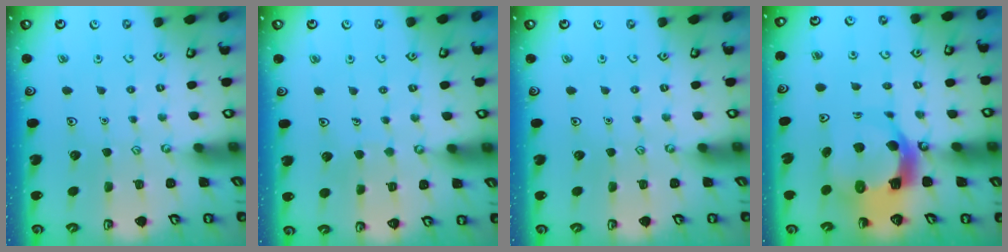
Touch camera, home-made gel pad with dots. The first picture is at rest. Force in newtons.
{"total": 3.4, "press": 3.4, "slide": 0.2}
{"total": 0.0}
{"total": 11.1, "press": 11.0, "slide": 1.7}